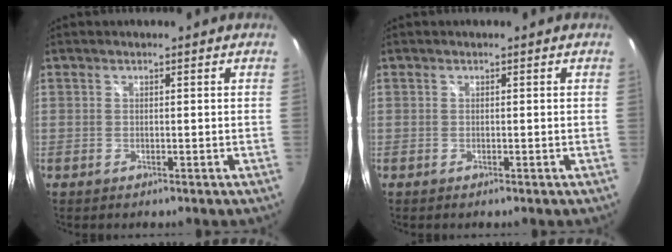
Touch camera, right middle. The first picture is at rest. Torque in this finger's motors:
{"motor_torque": [0.12, -0.05, 0.01, 0.00]}